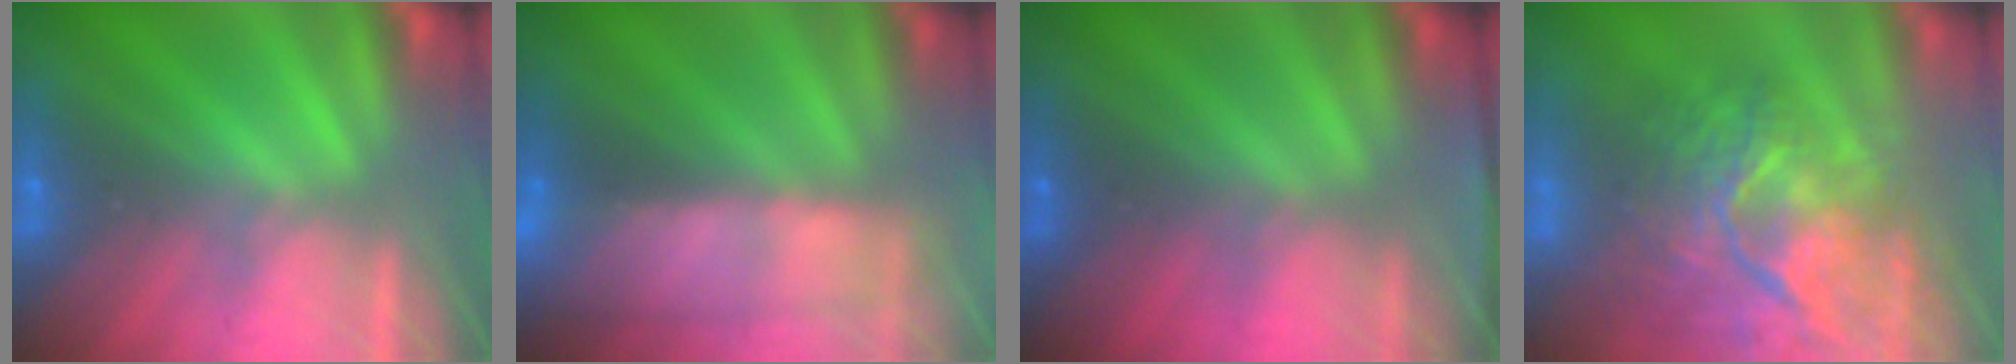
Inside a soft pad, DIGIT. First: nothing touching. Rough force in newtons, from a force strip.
{"total": 6.9}
{"total": 1.9}
{"total": 7.7}